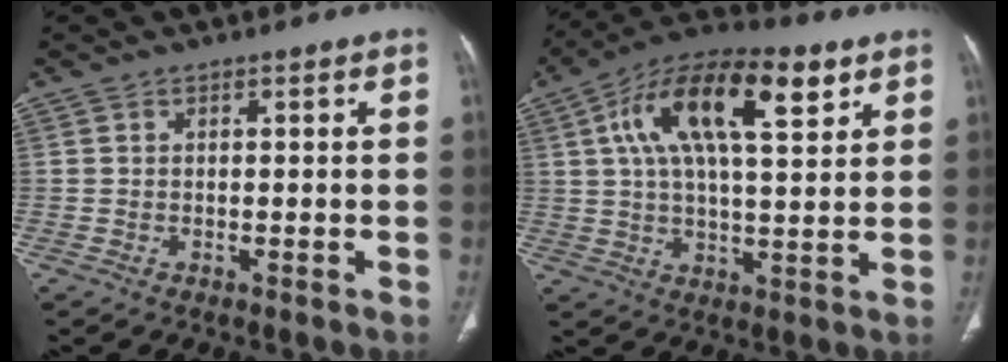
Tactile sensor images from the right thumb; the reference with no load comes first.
{"total": 18.8, "force": [7.3, 7.5, 15.6], "torque": [-0.256, 0.009, 0.115]}